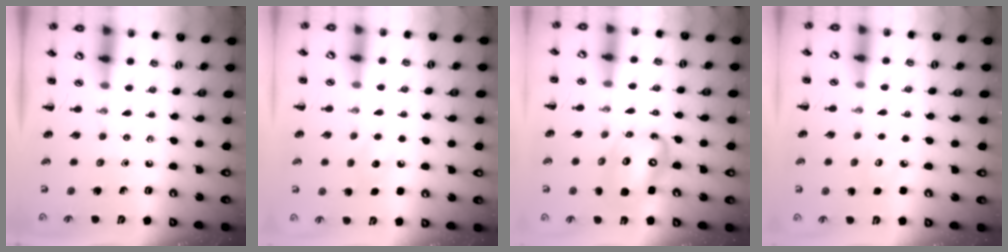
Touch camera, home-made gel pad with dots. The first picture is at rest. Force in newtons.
{"total": 7.4, "press": 7.2, "slide": 2.0}
{"total": 12.7, "press": 12.2, "slide": 3.6}
{"total": 3.4, "press": 3.3, "slide": 1.1}